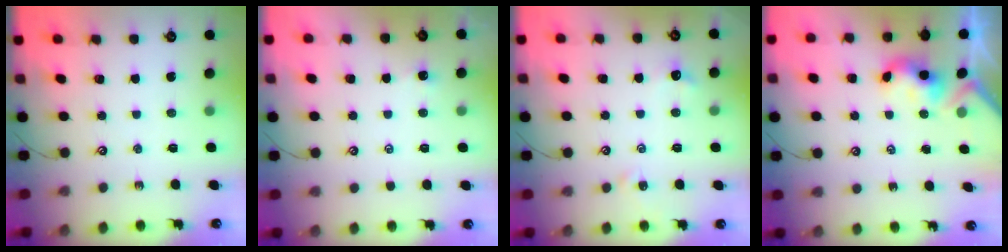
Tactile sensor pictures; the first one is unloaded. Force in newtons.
{"total": 2.6, "press": 2.6, "slide": 0.2}
{"total": 2.4, "press": 2.4, "slide": 0.6}
{"total": 3.4, "press": 3.4, "slide": 0.4}